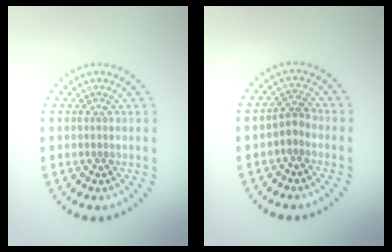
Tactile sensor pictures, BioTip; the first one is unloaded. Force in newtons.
{"total": 1.6, "press": 1.4, "slide": 0.9}